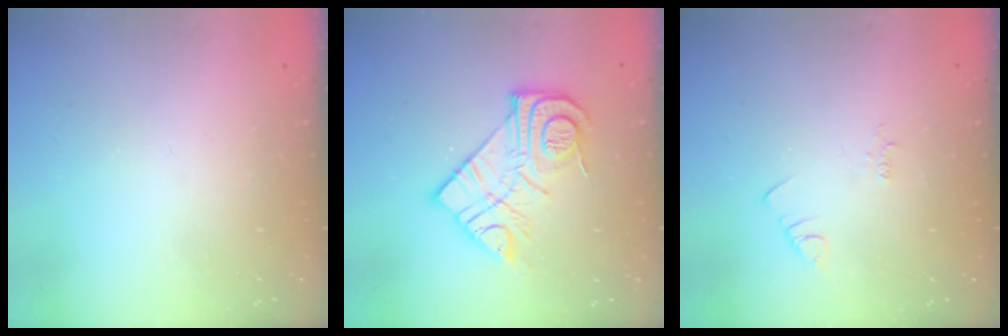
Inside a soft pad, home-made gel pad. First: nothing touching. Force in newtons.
{"total": 16.3, "press": 16.2, "slide": 1.1}
{"total": 1.9, "press": 1.9, "slide": 0.3}